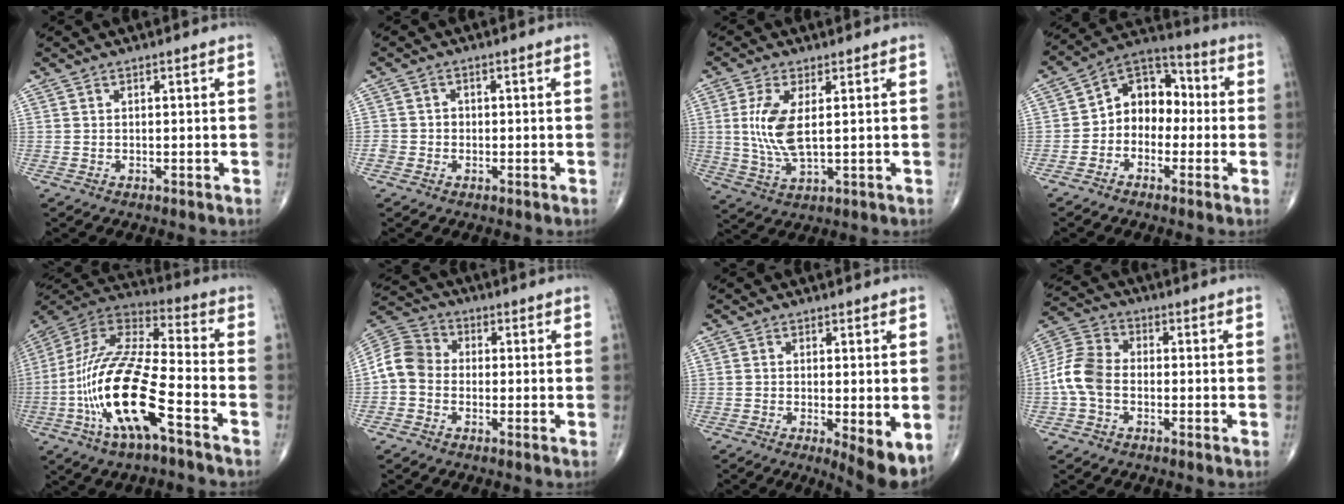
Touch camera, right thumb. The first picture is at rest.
{"total": 2.2, "force": [-0.7, 2.0, 0.4], "torque": [0.007, 0.012, -0.016]}
{"total": 8.7, "force": [1.3, 3.4, 7.9], "torque": [-0.176, -0.013, 0.031]}
{"total": 10.4, "force": [-1.1, 8.0, 6.4], "torque": [-0.057, 0.045, -0.040]}
{"total": 20.9, "force": [-7.8, 5.9, 18.5], "torque": [-0.395, 0.036, -0.142]}
{"total": 7.7, "force": [-1.2, 6.4, 4.1], "torque": [-0.065, 0.027, -0.039]}
{"total": 6.5, "force": [-1.5, 1.6, 6.2], "torque": [-0.091, -0.020, -0.022]}
{"total": 8.5, "force": [-1.6, 5.9, 5.9], "torque": [-0.121, 0.026, -0.046]}